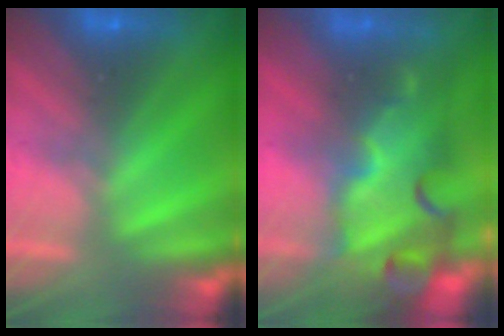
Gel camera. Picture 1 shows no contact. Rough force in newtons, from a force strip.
{"total": 7.2}